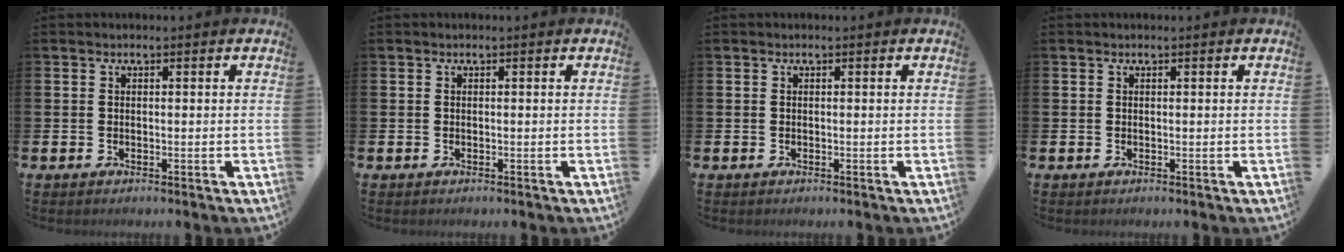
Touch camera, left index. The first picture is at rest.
{"total": 0.0}
{"total": 0.0}
{"total": 0.0}